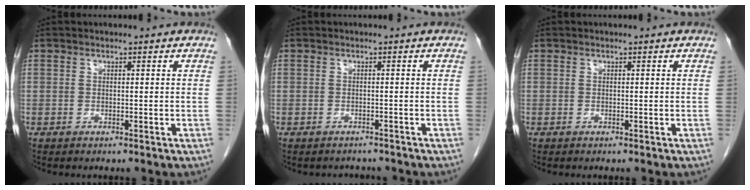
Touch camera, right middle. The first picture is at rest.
{"total": 1.9, "force": [-1.8, 0.7, -0.2], "torque": [-0.003, -0.003, -0.025]}
{"total": 0.0}